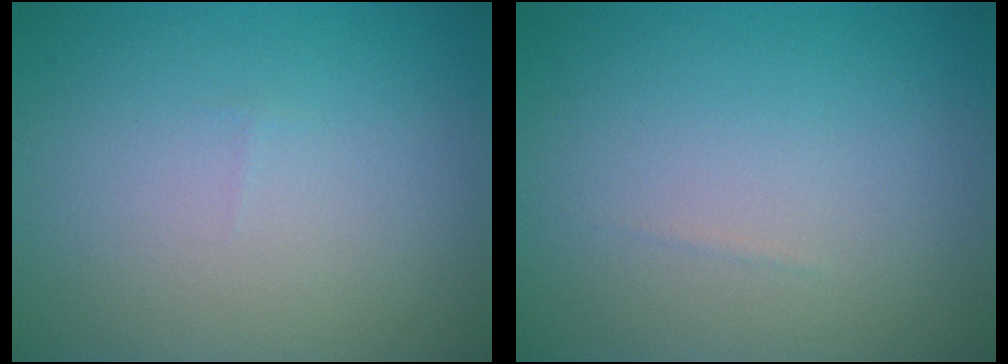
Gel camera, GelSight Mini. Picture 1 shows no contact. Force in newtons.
{"total": 0.0}